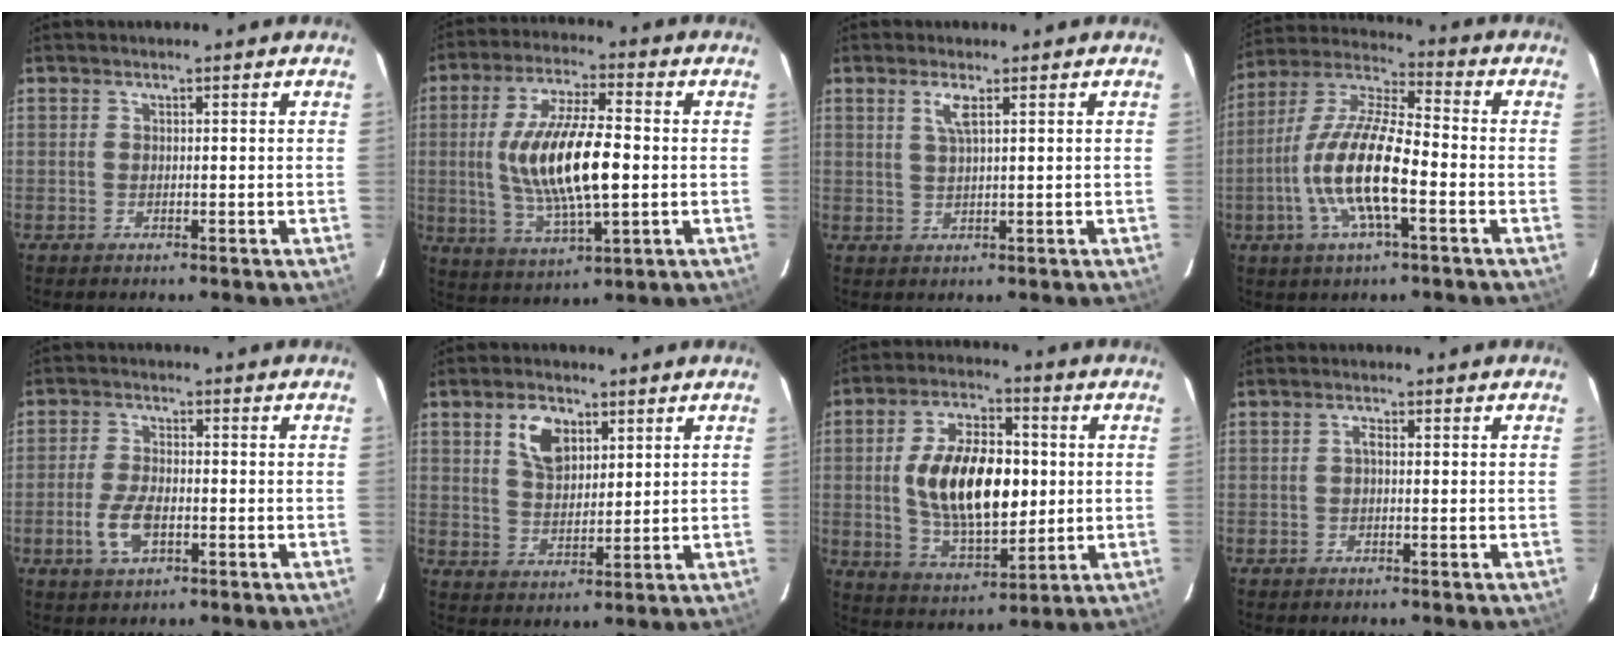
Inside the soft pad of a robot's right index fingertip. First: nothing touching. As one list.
[{"total": 16.4, "force": [-0.5, 5.2, 15.6], "torque": [-0.297, -0.002, -0.001]}, {"total": 2.9, "force": [1.4, 0.2, 2.5], "torque": [-0.051, 0.001, 0.027]}, {"total": 15.4, "force": [-4.4, 3.9, 14.2], "torque": [-0.285, -0.004, -0.090]}, {"total": 6.3, "force": [-2.2, 3.0, 5.1], "torque": [-0.115, -0.003, -0.041]}, {"total": 7.5, "force": [3.5, 4.3, 5.1], "torque": [-0.090, 0.009, 0.068]}, {"total": 17.5, "force": [0.9, 9.0, 14.9], "torque": [-0.268, 0.009, 0.028]}, {"total": 1.0, "force": [-0.1, 0.4, 0.9], "torque": [-0.018, 0.006, -0.004]}]